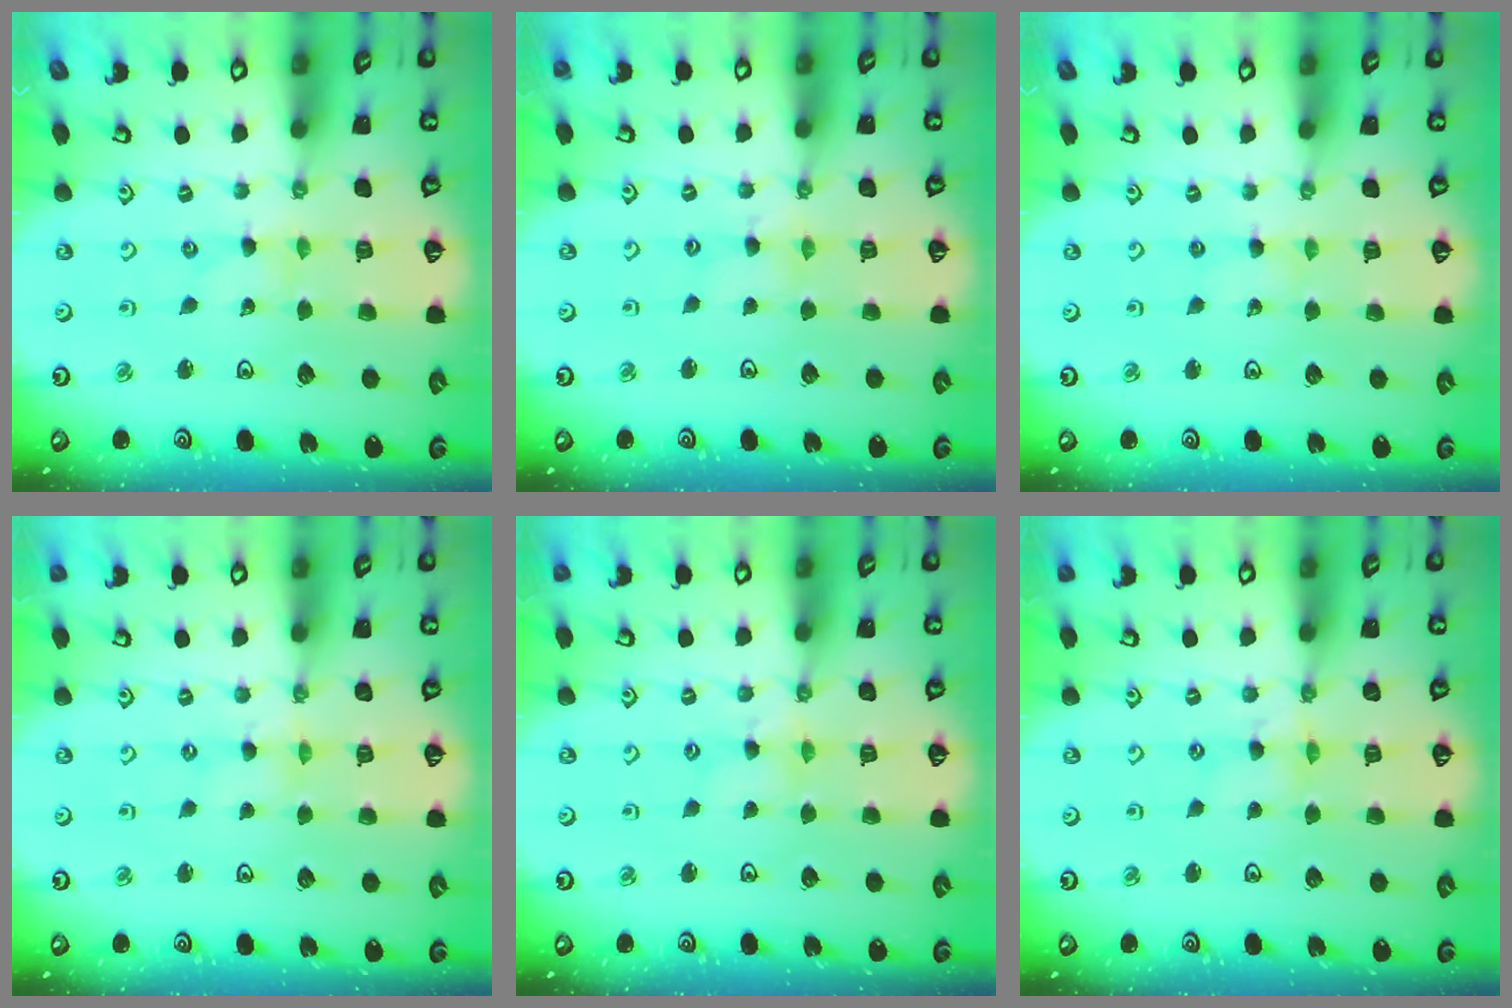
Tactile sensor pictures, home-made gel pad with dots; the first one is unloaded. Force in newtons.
{"total": 2.2, "press": 2.2, "slide": 0.3}
{"total": 1.3, "press": 1.3, "slide": 0.2}
{"total": 0.0}
{"total": 2.9, "press": 2.9, "slide": 0.4}
{"total": 1.7, "press": 1.7, "slide": 0.2}